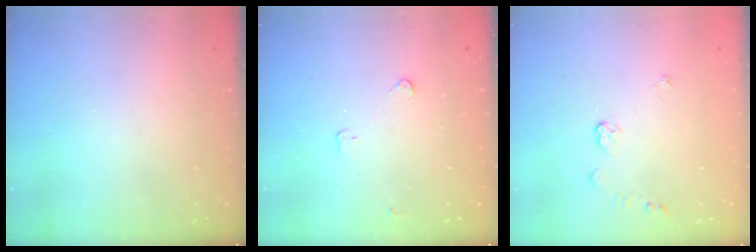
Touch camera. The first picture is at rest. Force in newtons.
{"total": 3.3, "press": 3.3, "slide": 0.5}
{"total": 3.9, "press": 3.9, "slide": 0.4}